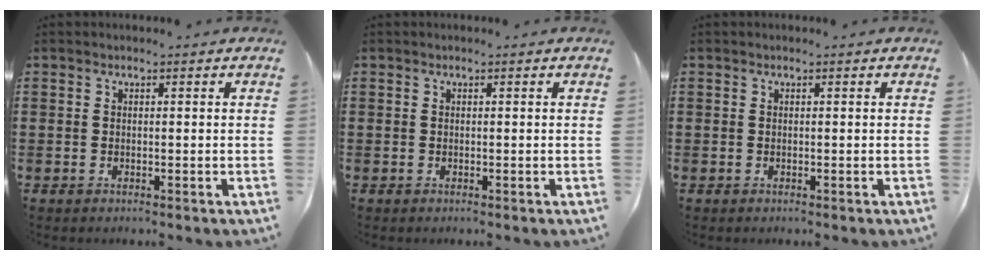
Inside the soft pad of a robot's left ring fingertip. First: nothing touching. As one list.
[{"total": 0.0}, {"total": 0.0}]